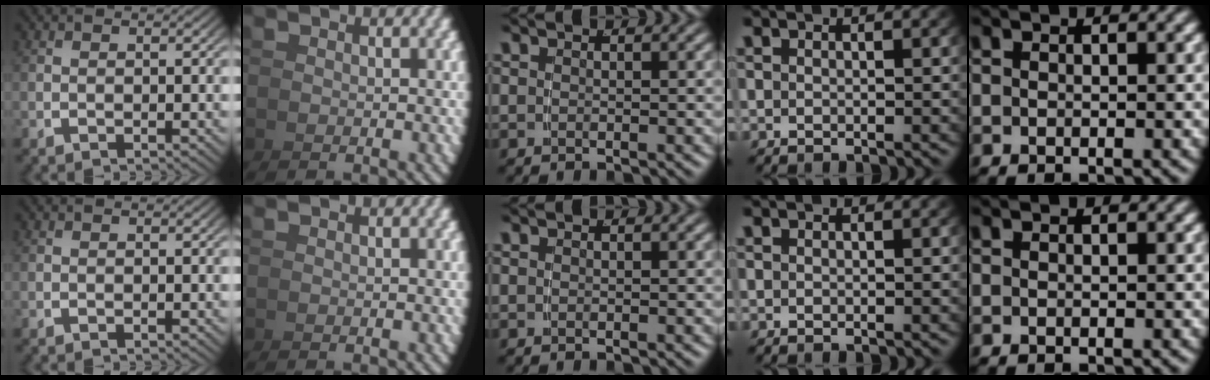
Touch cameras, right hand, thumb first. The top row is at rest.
{}